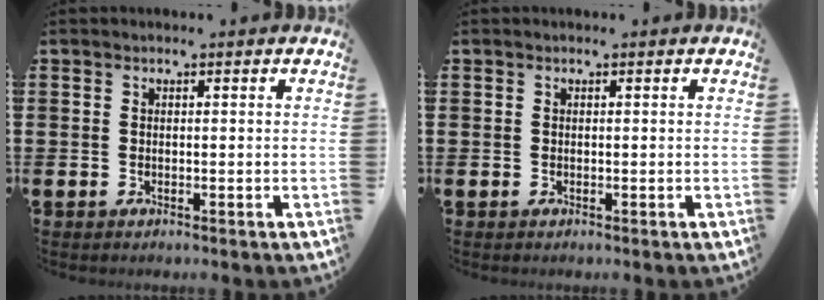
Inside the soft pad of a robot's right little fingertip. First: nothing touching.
{"total": 0.0}